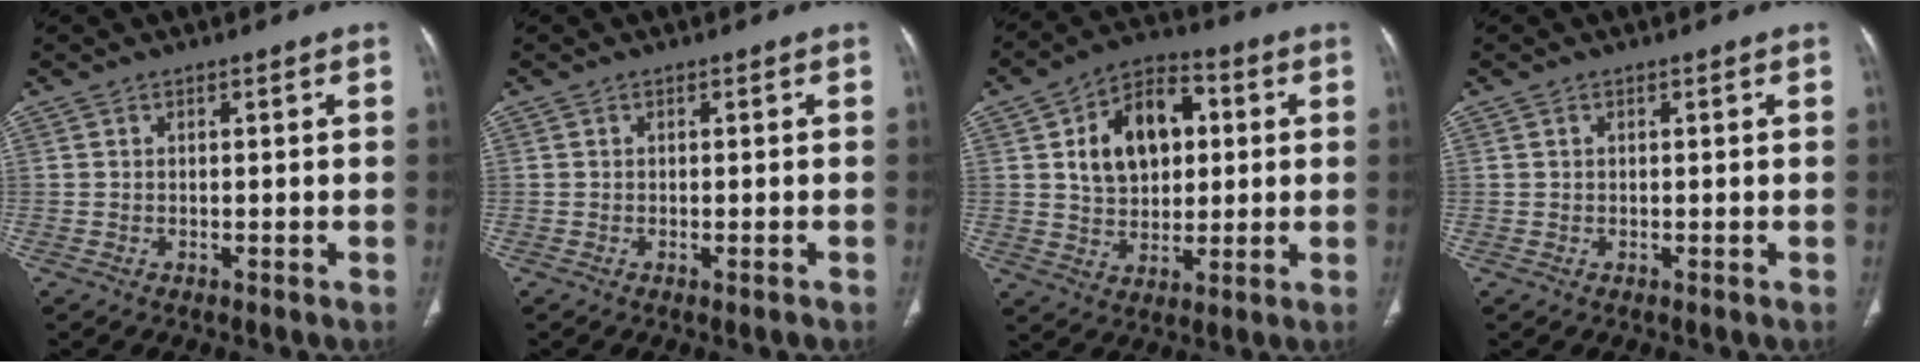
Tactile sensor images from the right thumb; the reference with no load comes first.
{"total": 0.9, "force": [-0.5, 0.1, 0.7], "torque": [-0.012, -0.003, -0.004]}
{"total": 14.5, "force": [3.1, 9.9, 10.1], "torque": [-0.127, 0.009, 0.049]}
{"total": 0.0}